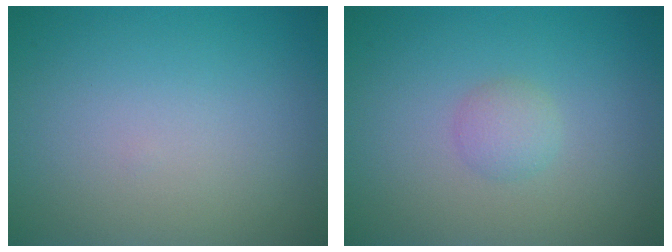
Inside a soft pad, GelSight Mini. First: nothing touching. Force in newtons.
{"total": 1.4, "press": 1.4, "slide": 0.0}